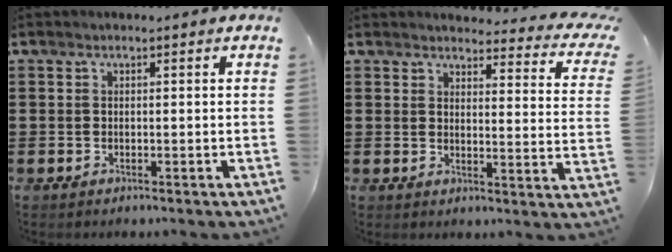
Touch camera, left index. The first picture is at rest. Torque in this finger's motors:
{"motor_torque": [2.14, 0.00, 0.44, 0.00]}